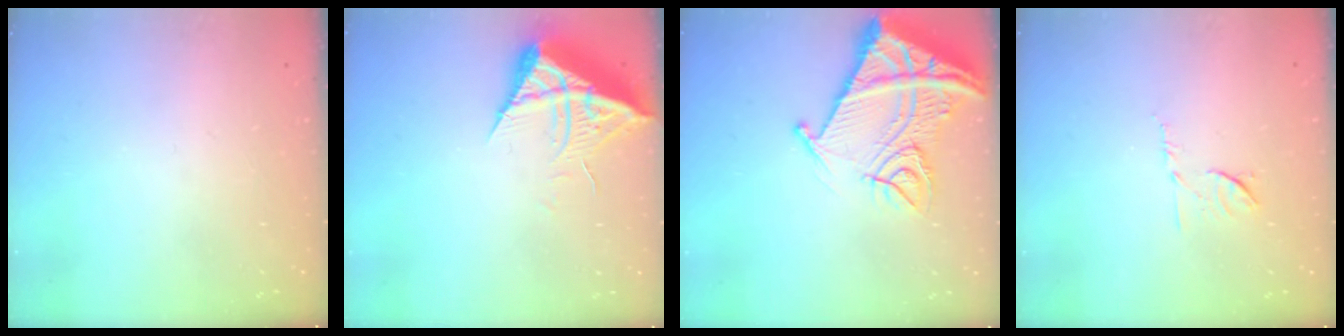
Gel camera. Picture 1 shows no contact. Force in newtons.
{"total": 13.1, "press": 13.1, "slide": 0.9}
{"total": 19.6, "press": 19.5, "slide": 2.1}
{"total": 6.6, "press": 6.5, "slide": 0.9}